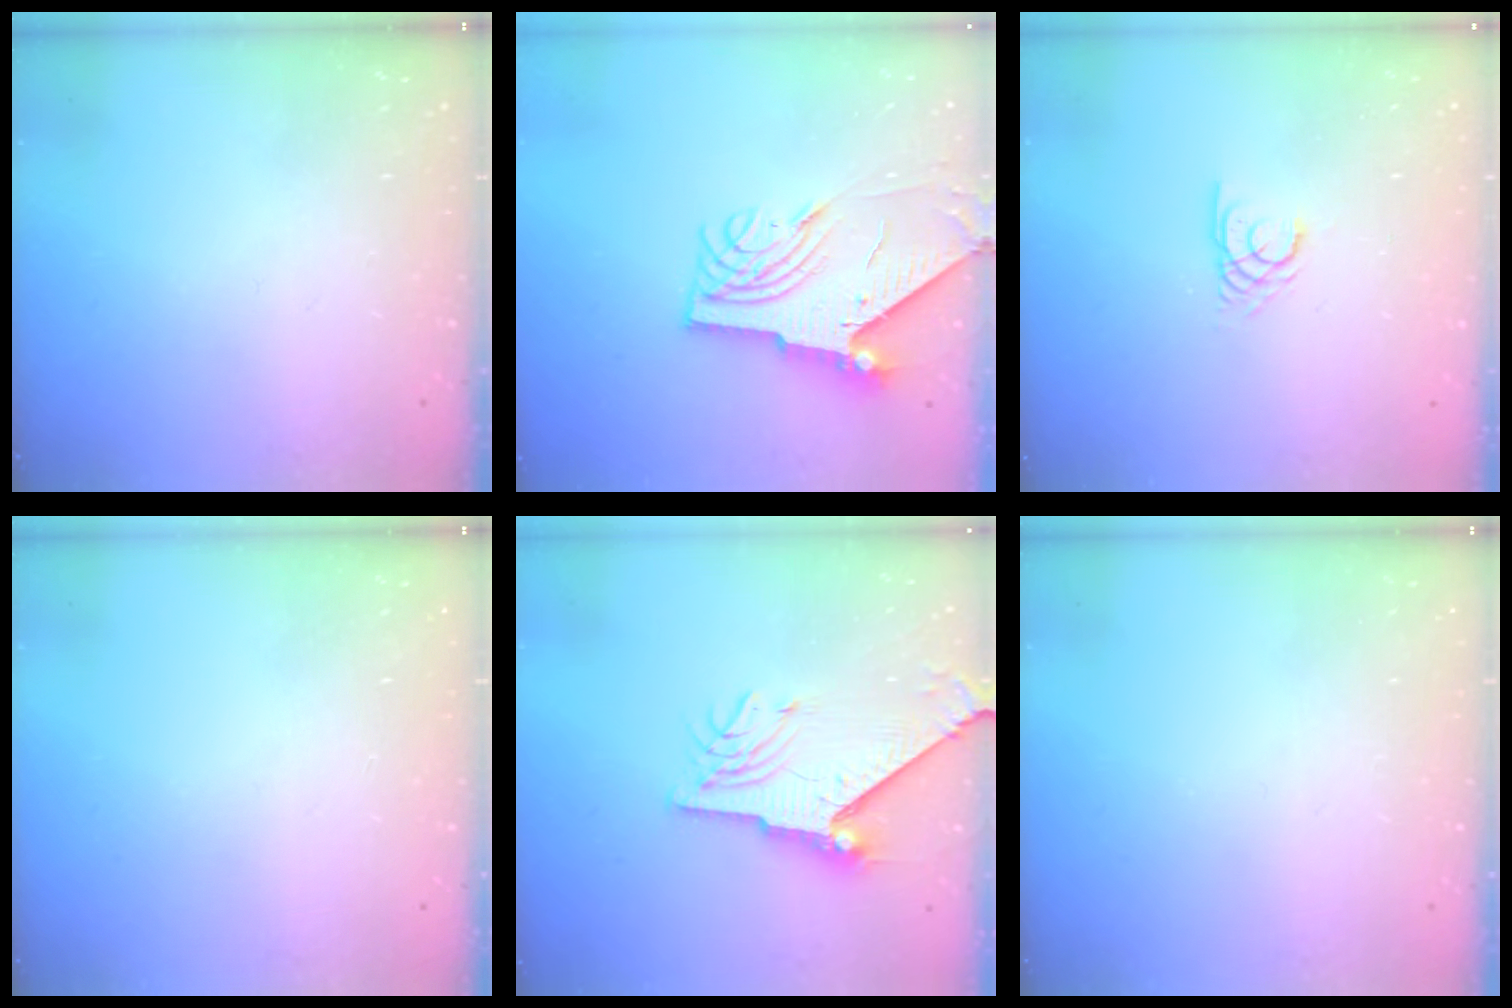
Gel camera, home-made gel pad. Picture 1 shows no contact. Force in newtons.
{"total": 9.2, "press": 9.1, "slide": 1.3}
{"total": 2.7, "press": 2.7, "slide": 0.1}
{"total": 0.0}
{"total": 11.5, "press": 11.4, "slide": 1.2}
{"total": 0.0}